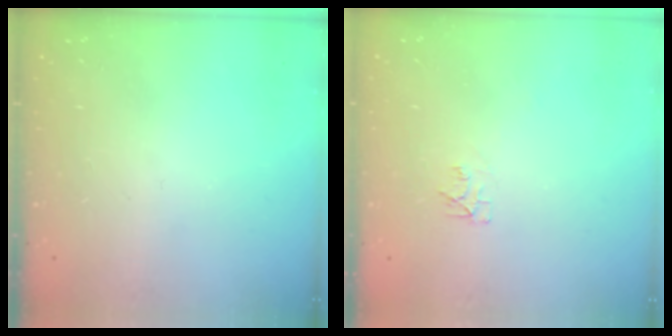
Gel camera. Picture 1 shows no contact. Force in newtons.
{"total": 5.0, "press": 5.0, "slide": 0.5}